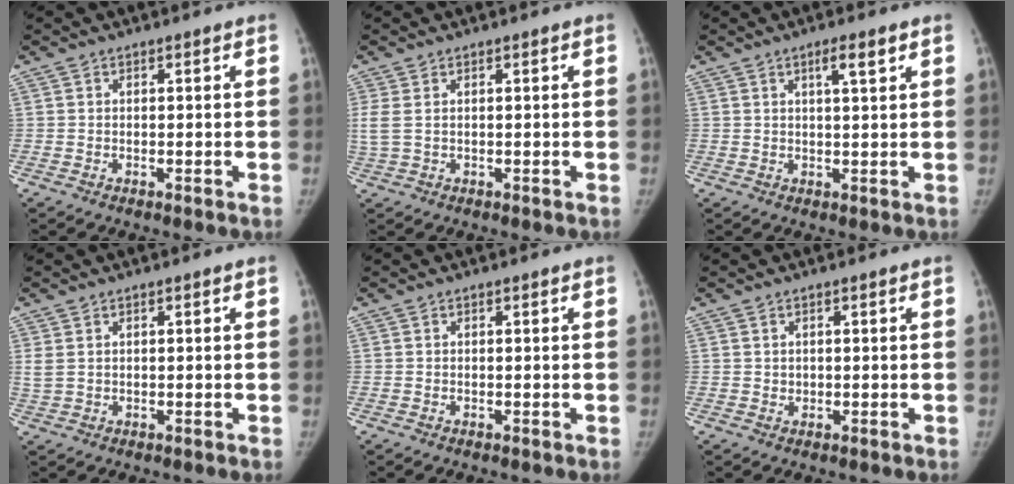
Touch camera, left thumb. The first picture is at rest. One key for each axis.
{"total": 3.0, "fx": 0.6, "fy": 1.5, "fz": 2.5, "tx": -0.089, "ty": 0.010, "tz": 0.020}
{"total": 3.6, "fx": 1.9, "fy": 0.5, "fz": 3.0, "tx": -0.048, "ty": -0.008, "tz": 0.031}
{"total": 2.1, "fx": 0.7, "fy": 1.3, "fz": 1.4, "tx": -0.044, "ty": 0.006, "tz": 0.022}
{"total": 0.0}
{"total": 0.6, "fx": 0.2, "fy": 0.5, "fz": 0.1, "tx": 0.008, "ty": -0.002, "tz": 0.002}